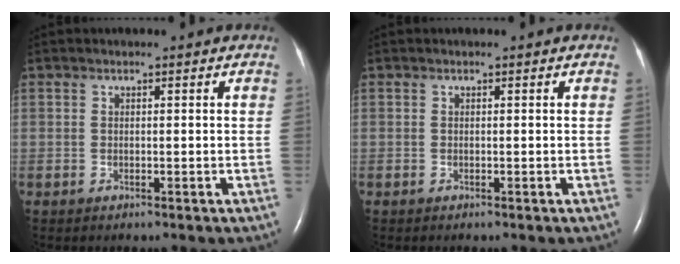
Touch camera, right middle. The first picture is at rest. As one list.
[{"total": 0.0}]